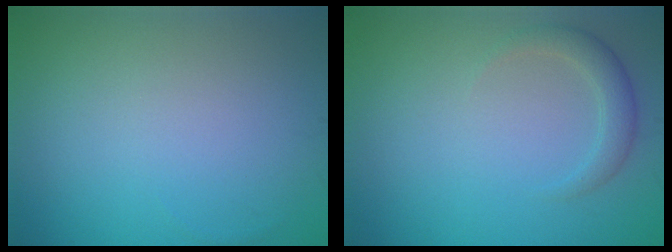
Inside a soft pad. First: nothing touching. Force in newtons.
{"total": 2.0, "press": 2.0, "slide": 0.2}